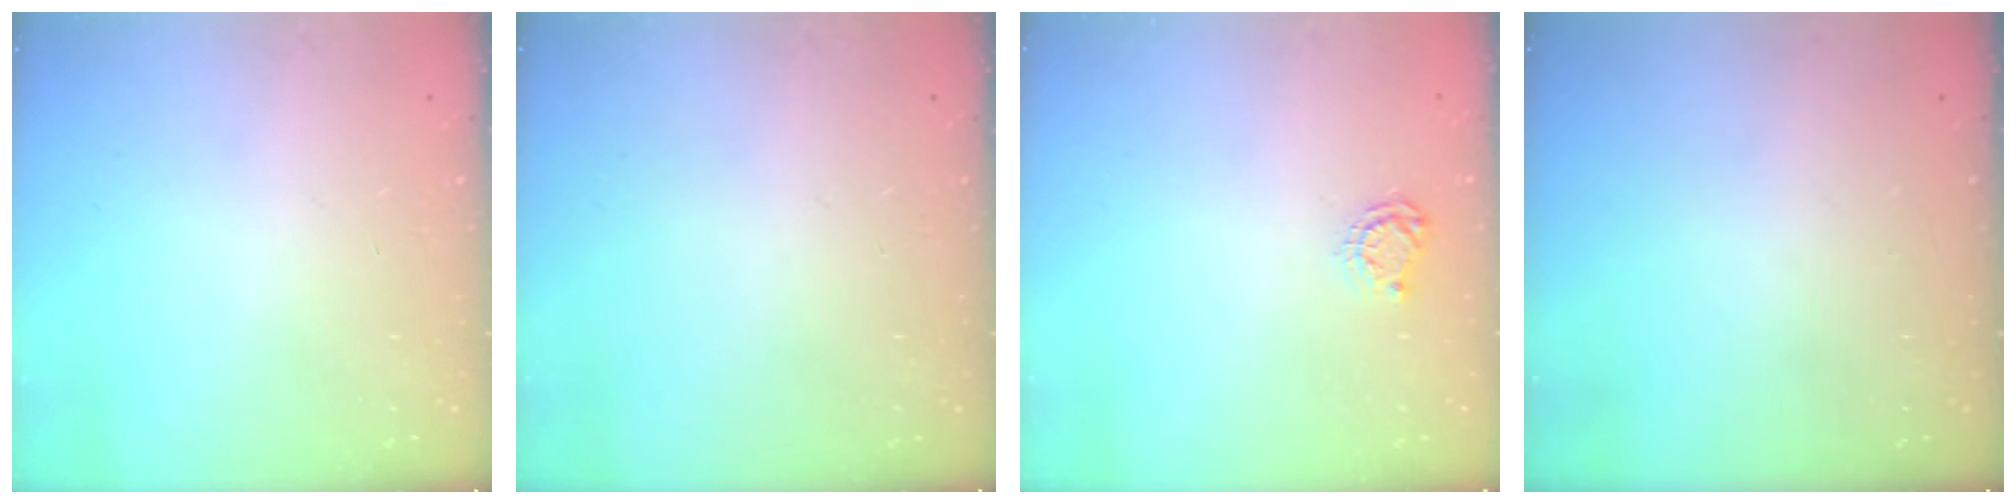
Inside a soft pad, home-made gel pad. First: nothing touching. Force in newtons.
{"total": 0.0}
{"total": 5.3, "press": 5.3, "slide": 0.6}
{"total": 0.0}